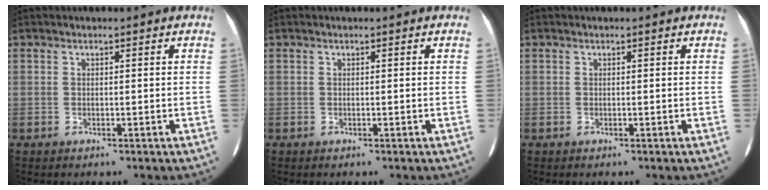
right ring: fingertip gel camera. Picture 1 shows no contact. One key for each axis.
{"total": 0.0}
{"total": 0.0}